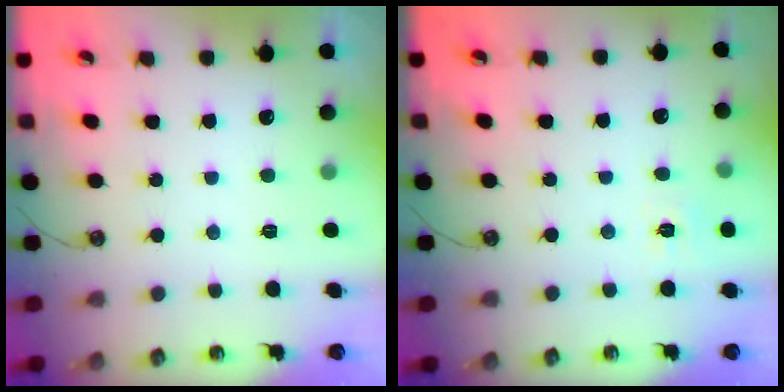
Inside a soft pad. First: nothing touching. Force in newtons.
{"total": 5.5, "press": 5.5, "slide": 0.5}